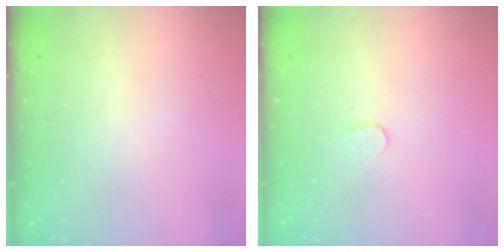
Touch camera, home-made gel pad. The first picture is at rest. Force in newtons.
{"total": 3.2, "press": 3.2, "slide": 0.3}